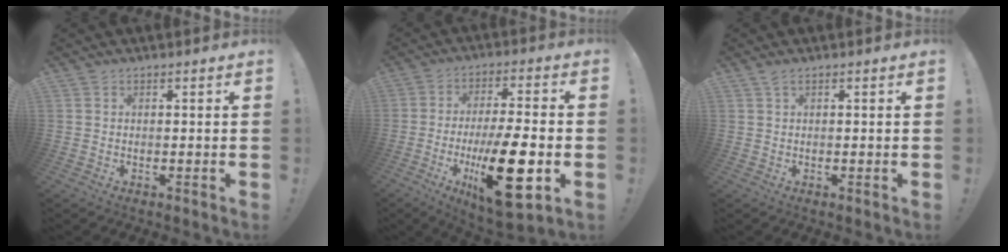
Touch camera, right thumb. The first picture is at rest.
{"total": 20.4, "force": [-6.1, 6.4, 18.5], "torque": [-0.298, 0.019, -0.086]}
{"total": 1.5, "force": [1.0, 0.3, 1.0], "torque": [-0.016, -0.002, 0.017]}